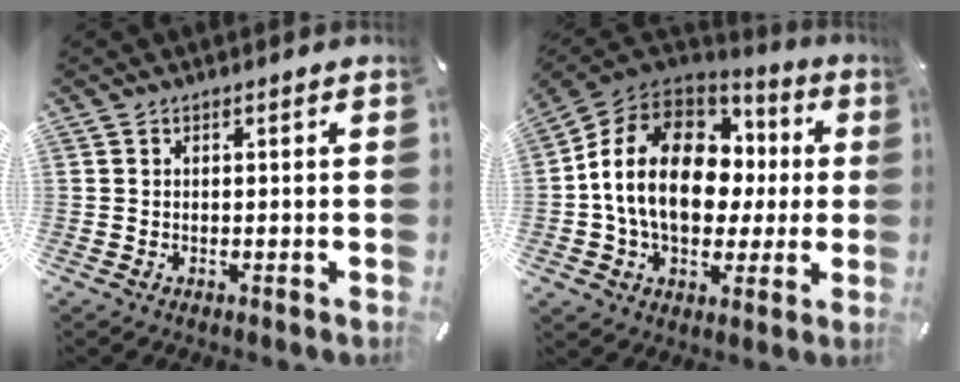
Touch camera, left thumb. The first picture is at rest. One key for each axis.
{"total": 18.6, "fx": 0.8, "fy": 14.1, "fz": 12.2, "tx": -0.248, "ty": 0.012, "tz": 0.016}